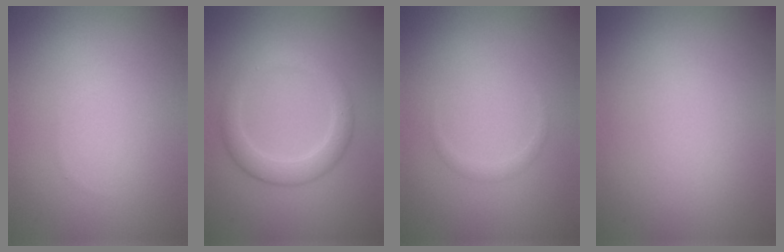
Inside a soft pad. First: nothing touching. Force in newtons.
{"total": 3.0, "press": 3.0, "slide": 0.1}
{"total": 0.8, "press": 0.8, "slide": 0.0}
{"total": 0.0}